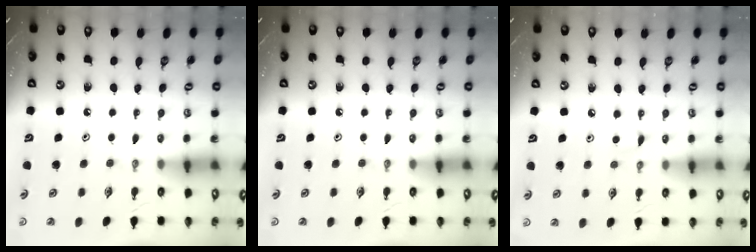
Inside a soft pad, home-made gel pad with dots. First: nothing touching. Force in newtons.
{"total": 0.0}
{"total": 2.7, "press": 2.7, "slide": 0.4}